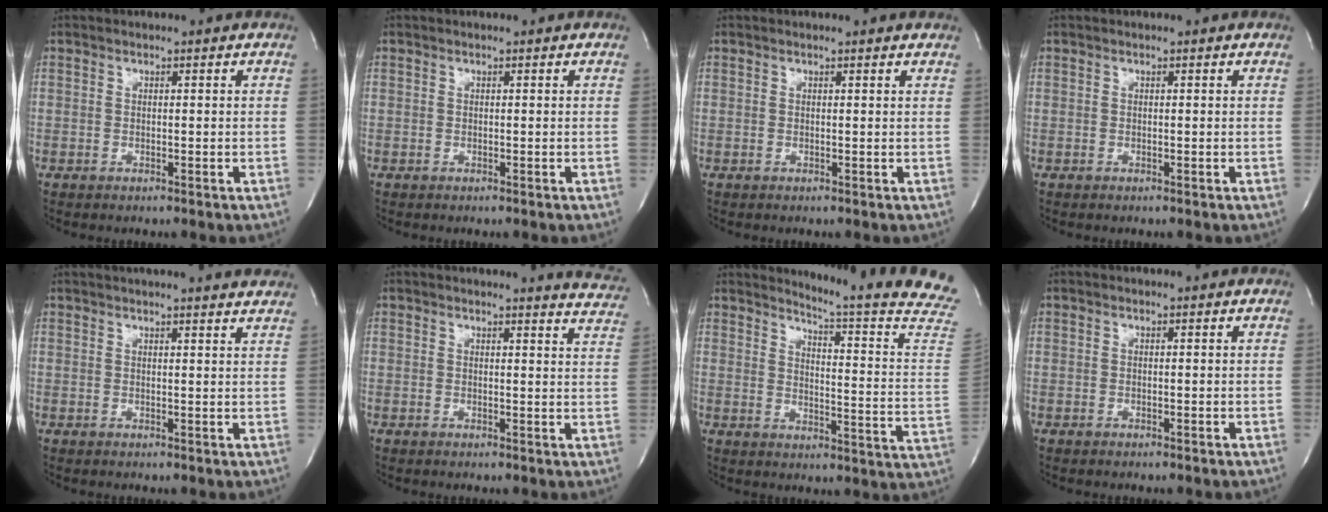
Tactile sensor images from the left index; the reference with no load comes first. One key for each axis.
{"total": 0.0}
{"total": 1.7, "fx": 1.6, "fy": 0.0, "fz": 0.3, "tx": -0.017, "ty": 0.000, "tz": 0.012}
{"total": 0.0}
{"total": 13.6, "fx": 12.6, "fy": 0.6, "fz": 5.0, "tx": -0.072, "ty": 0.012, "tz": 0.146}
{"total": 7.7, "fx": 7.7, "fy": 0.1, "fz": 0.9, "tx": 0.003, "ty": -0.061, "tz": 0.053}
{"total": 18.8, "fx": 17.6, "fy": -1.6, "fz": 6.5, "tx": -0.099, "ty": -0.134, "tz": 0.196}
{"total": 0.0}